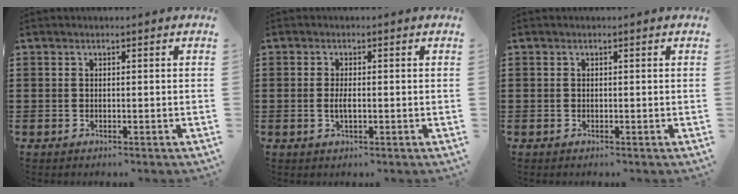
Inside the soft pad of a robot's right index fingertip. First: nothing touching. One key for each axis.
{"total": 2.0, "fx": -0.2, "fy": 0.6, "fz": 1.9, "tx": -0.042, "ty": -0.002, "tz": -0.006}
{"total": 0.0}